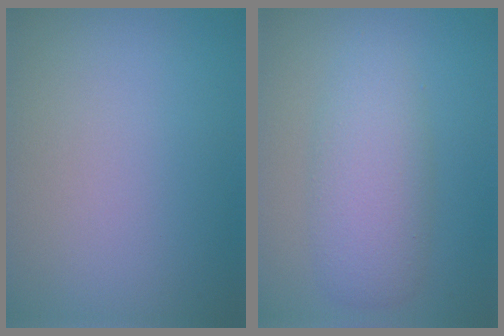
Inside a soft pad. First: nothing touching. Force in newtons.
{"total": 4.6, "press": 4.6, "slide": 0.1}